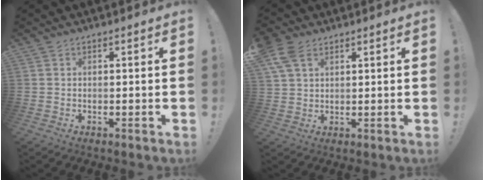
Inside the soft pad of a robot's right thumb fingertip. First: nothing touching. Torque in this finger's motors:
{"motor_torque": [0.37, 0.45, 0.87, 0.86, 0.19]}